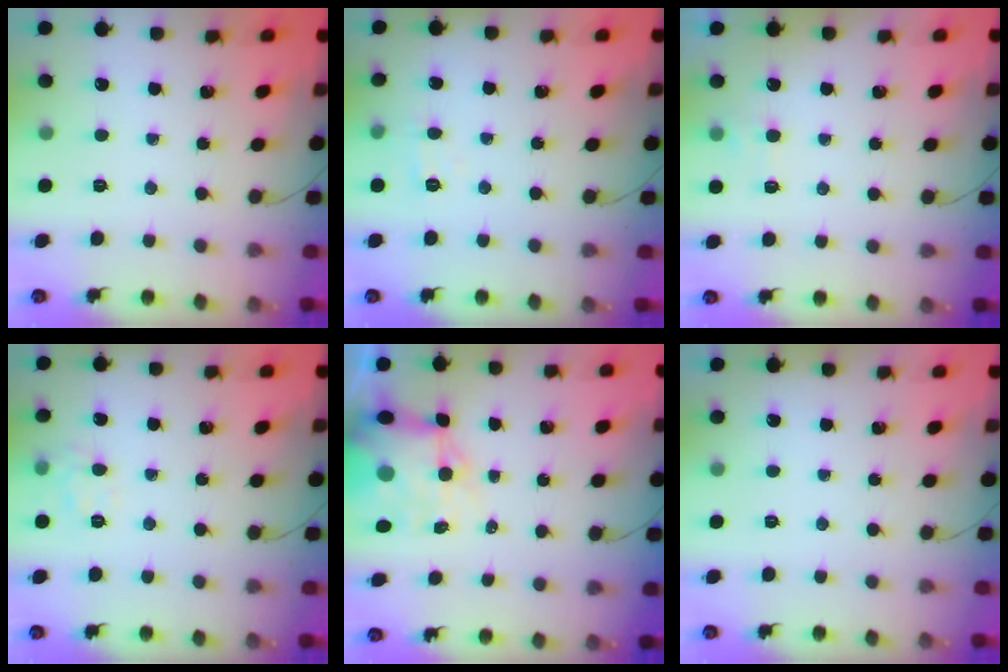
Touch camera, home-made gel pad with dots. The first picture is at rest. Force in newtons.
{"total": 4.2, "press": 4.0, "slide": 1.3}
{"total": 4.9, "press": 4.7, "slide": 1.4}
{"total": 4.7, "press": 4.5, "slide": 1.3}
{"total": 10.8, "press": 10.4, "slide": 2.9}
{"total": 1.8, "press": 1.7, "slide": 0.3}